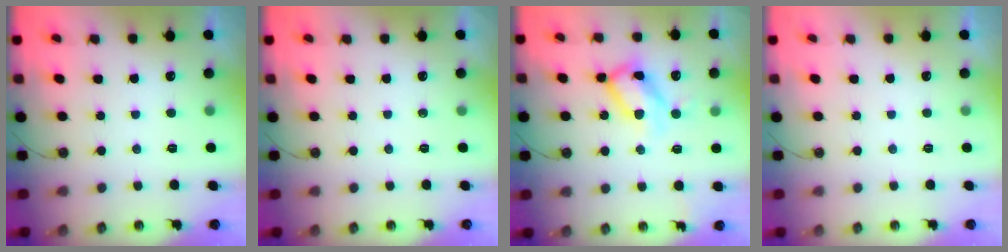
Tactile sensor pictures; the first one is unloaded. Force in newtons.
{"total": 0.0}
{"total": 13.1, "press": 13.1, "slide": 0.8}
{"total": 0.0}